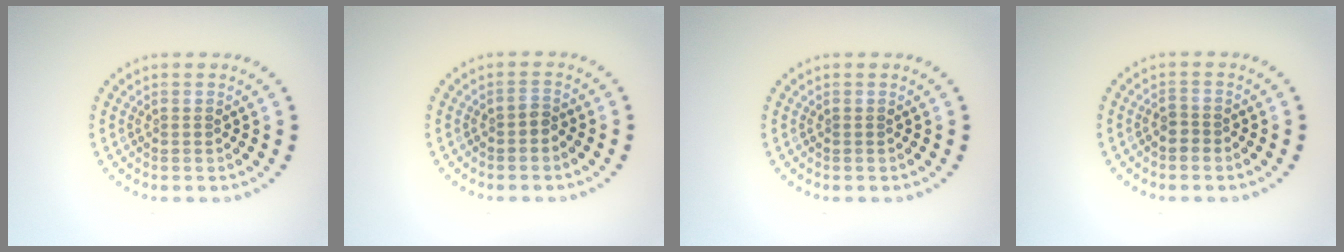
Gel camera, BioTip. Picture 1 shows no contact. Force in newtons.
{"total": 1.0, "press": 0.8, "slide": 0.6}
{"total": 0.0}
{"total": 1.0, "press": 0.8, "slide": 0.6}